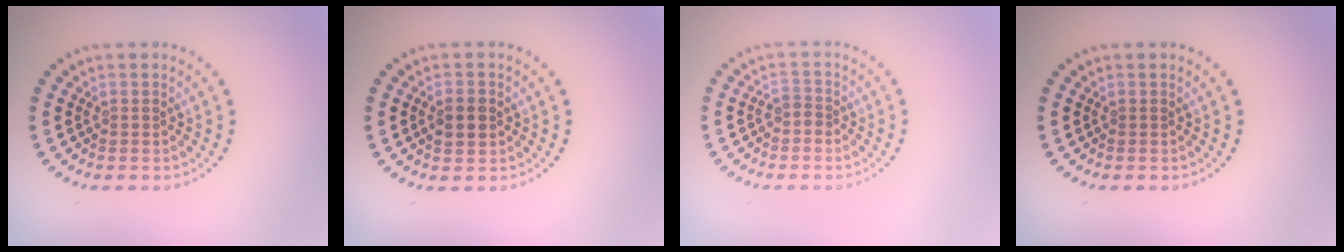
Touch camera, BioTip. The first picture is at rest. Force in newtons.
{"total": 2.5, "press": 2.5, "slide": 0.2}
{"total": 1.0, "press": 0.8, "slide": 0.6}
{"total": 0.0}